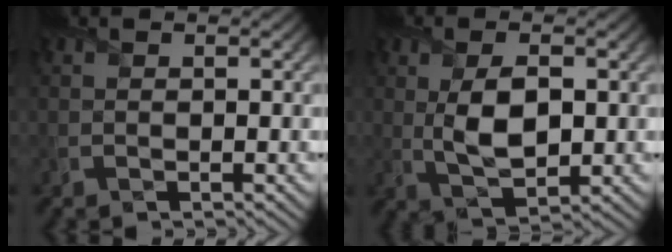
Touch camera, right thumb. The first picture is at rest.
{"total": 6.2, "force": [0.4, 3.2, 5.3], "torque": [-0.113, -0.006, 0.012]}